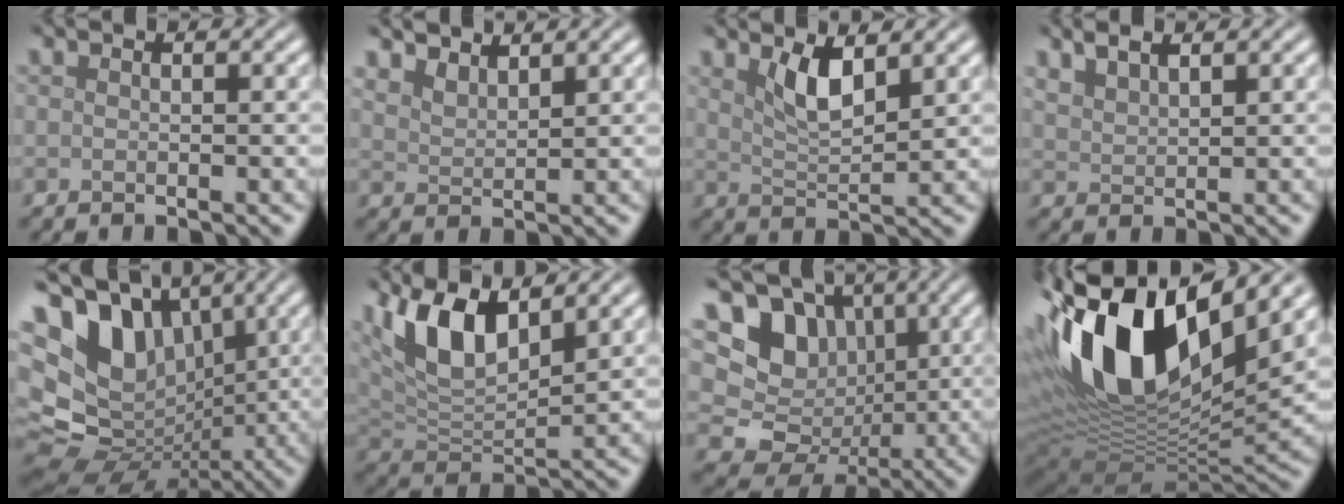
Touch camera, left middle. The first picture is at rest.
{"total": 2.7, "force": [2.4, 1.0, 0.9], "torque": [-0.026, -0.007, 0.050]}
{"total": 3.5, "force": [2.0, 1.1, 2.6], "torque": [-0.052, -0.008, 0.040]}
{"total": 2.0, "force": [1.6, 0.6, 1.0], "torque": [-0.026, 0.003, 0.035]}
{"total": 15.2, "force": [3.3, 11.6, 9.2], "torque": [-0.185, 0.013, 0.075]}
{"total": 7.9, "force": [3.9, 3.5, 5.9], "torque": [-0.119, 0.004, 0.068]}
{"total": 12.6, "force": [2.3, 11.4, 5.0], "torque": [-0.109, 0.033, 0.022]}
{"total": 16.5, "force": [5.4, 8.0, 13.3], "torque": [-0.260, 0.015, 0.089]}